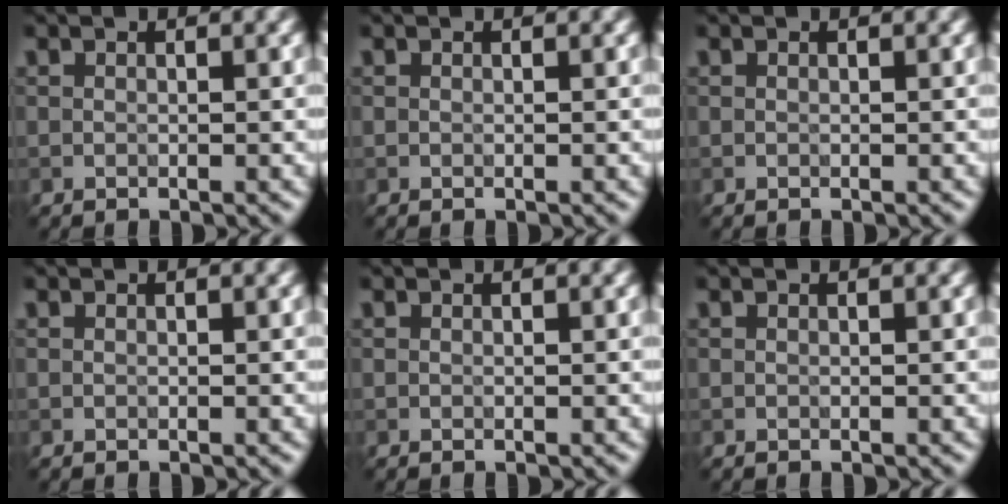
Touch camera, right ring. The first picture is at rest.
{"total": 0.0}
{"total": 0.0}
{"total": 0.0}
{"total": 0.0}
{"total": 0.0}